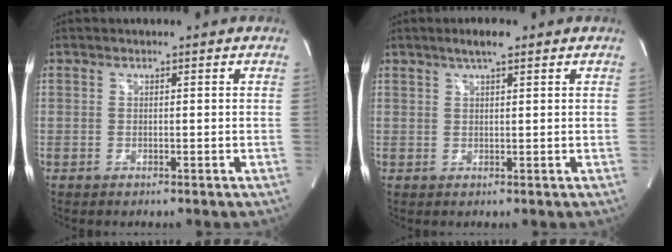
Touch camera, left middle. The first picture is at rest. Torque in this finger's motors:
{"motor_torque": [0.30, -0.14, -0.01, 0.01]}